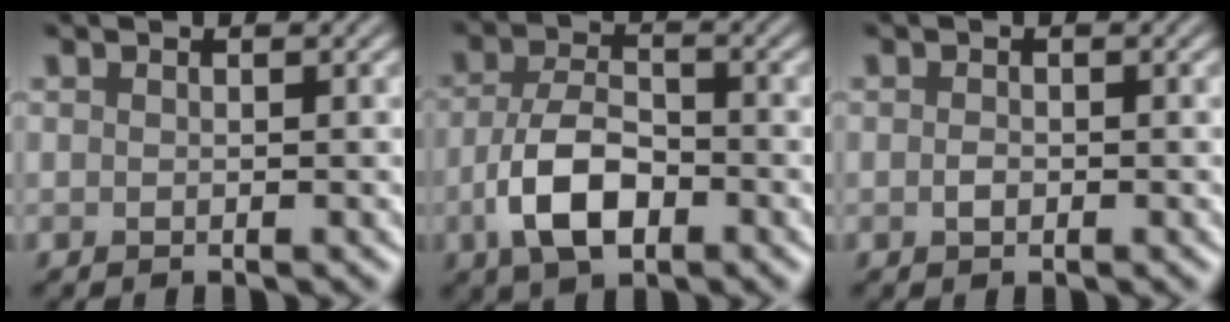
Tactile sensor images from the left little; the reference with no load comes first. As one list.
[{"total": 5.9, "force": [-2.3, 3.1, 4.5], "torque": [-0.090, -0.004, -0.047]}, {"total": 0.8, "force": [-0.3, 0.5, 0.6], "torque": [-0.012, -0.001, -0.008]}]